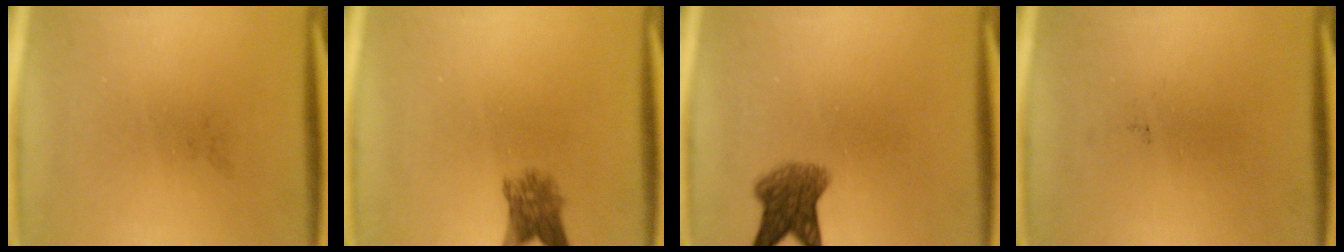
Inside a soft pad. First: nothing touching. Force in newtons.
{"total": 3.8}
{"total": 5.6}
{"total": 0.0}